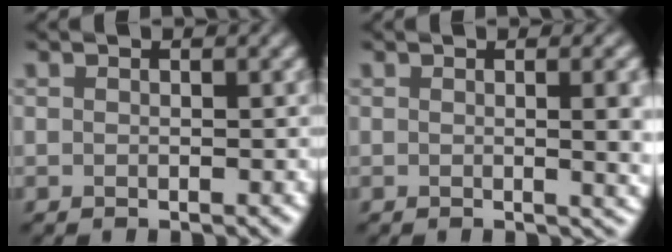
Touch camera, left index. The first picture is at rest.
{"total": 4.8, "force": [0.2, 1.7, 4.5], "torque": [-0.036, 0.003, 0.004]}